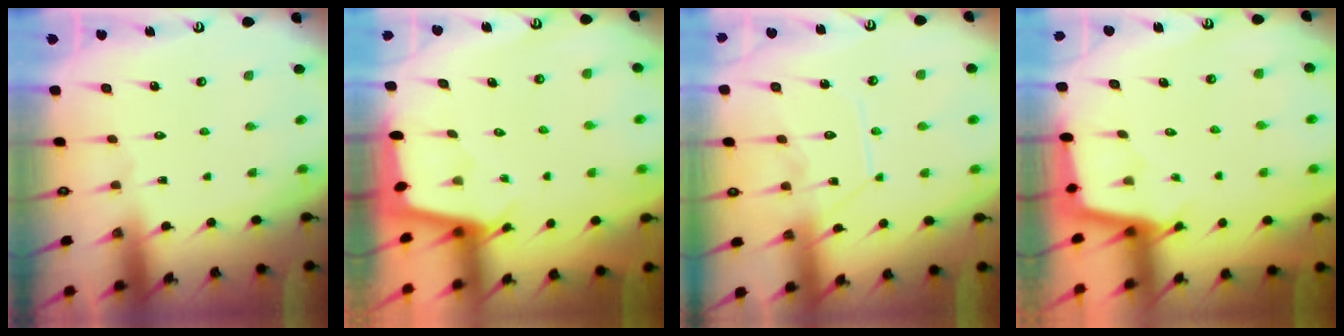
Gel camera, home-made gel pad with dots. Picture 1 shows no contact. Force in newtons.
{"total": 2.4, "press": 2.4, "slide": 0.3}
{"total": 12.1, "press": 12.0, "slide": 1.0}
{"total": 2.3, "press": 2.3, "slide": 0.2}